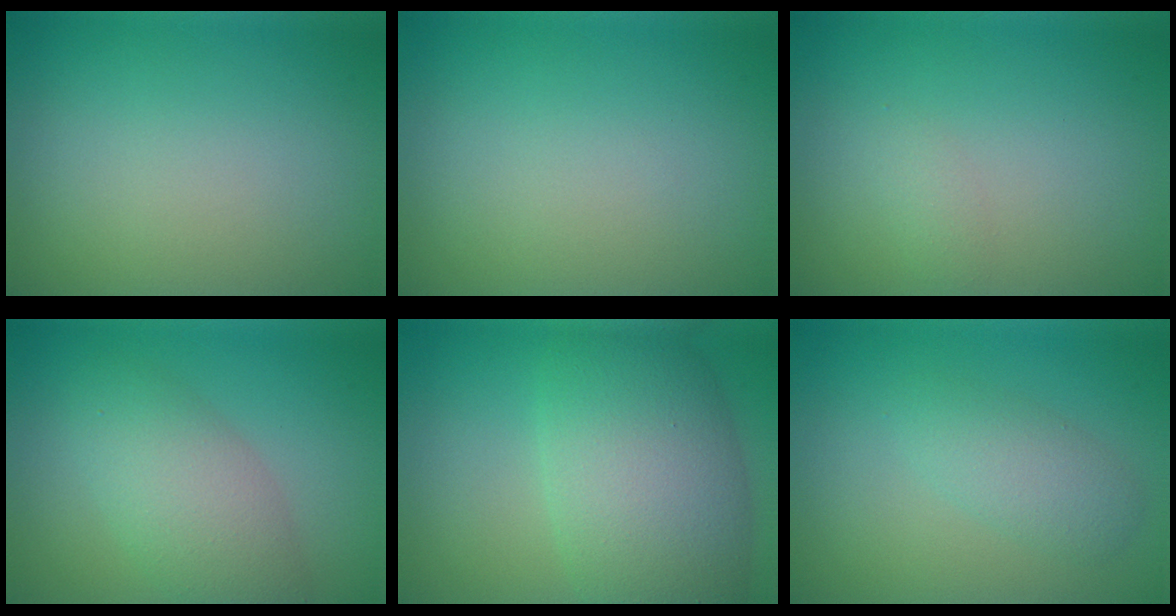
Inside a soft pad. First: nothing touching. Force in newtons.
{"total": 0.0}
{"total": 0.8, "press": 0.8, "slide": 0.0}
{"total": 4.7, "press": 4.7, "slide": 0.5}
{"total": 9.9, "press": 9.9, "slide": 0.4}
{"total": 2.5, "press": 2.5, "slide": 0.1}